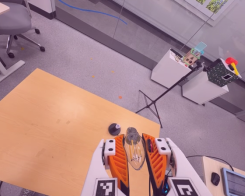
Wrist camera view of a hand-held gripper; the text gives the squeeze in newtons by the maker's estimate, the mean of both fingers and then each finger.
{"total": 24.7, "left": 28.0, "right": 21.3}